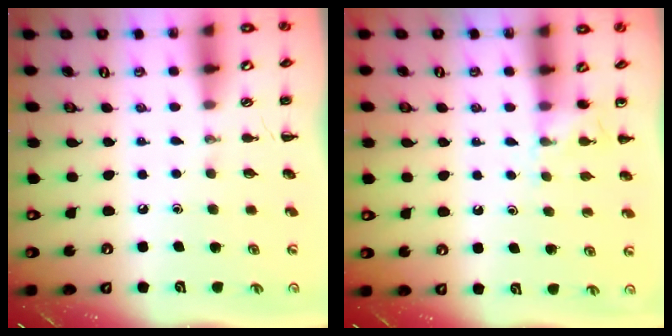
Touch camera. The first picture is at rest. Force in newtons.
{"total": 6.3, "press": 6.1, "slide": 1.5}